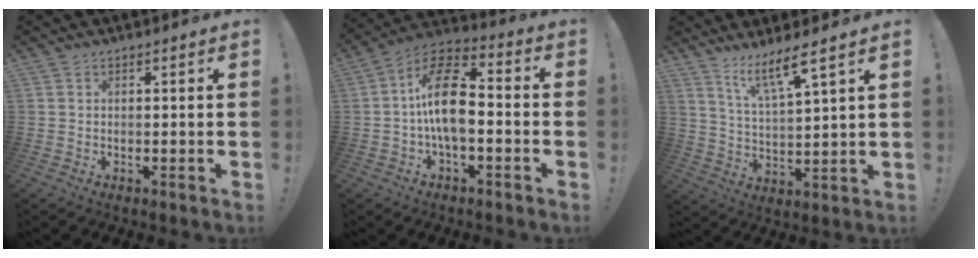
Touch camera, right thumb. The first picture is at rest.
{"total": 15.4, "force": [-0.8, 8.1, 13.1], "torque": [-0.235, 0.022, -0.011]}
{"total": 9.7, "force": [7.0, 0.9, 6.7], "torque": [-0.117, -0.038, 0.116]}